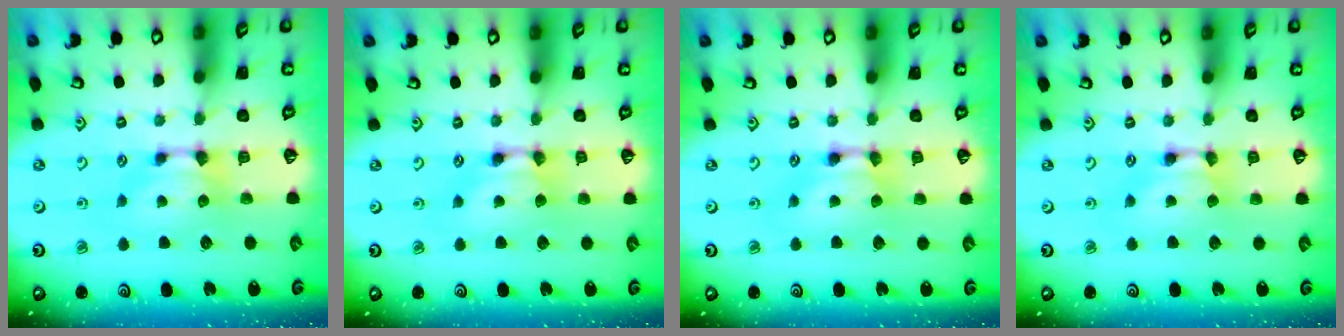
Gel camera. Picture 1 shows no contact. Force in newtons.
{"total": 1.6, "press": 1.5, "slide": 0.1}
{"total": 1.8, "press": 1.8, "slide": 0.2}
{"total": 1.6, "press": 1.6, "slide": 0.2}